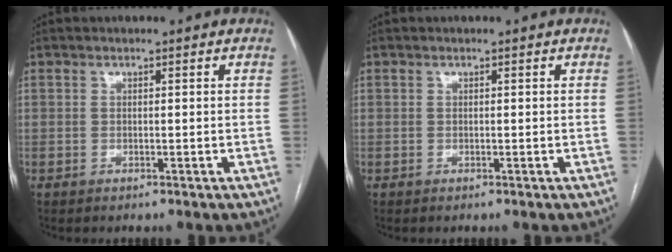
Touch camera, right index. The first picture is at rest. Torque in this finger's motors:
{"motor_torque": [0.07, 0.05, 0.00, 0.01]}